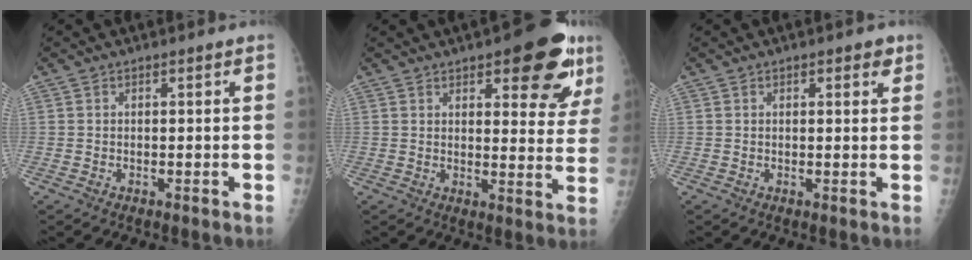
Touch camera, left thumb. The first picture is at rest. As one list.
[{"total": 14.9, "force": [8.0, 5.6, 11.3], "torque": [-0.094, -0.035, 0.097]}, {"total": 2.4, "force": [1.2, 1.1, 1.7], "torque": [-0.010, -0.002, 0.011]}]